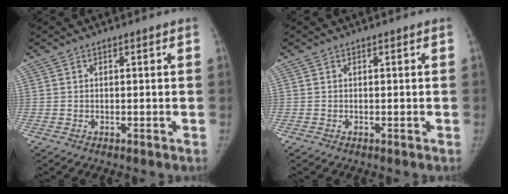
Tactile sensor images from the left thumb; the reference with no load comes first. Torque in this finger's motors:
{"motor_torque": [0.00, 0.00, 0.43, -0.43, 0.00]}